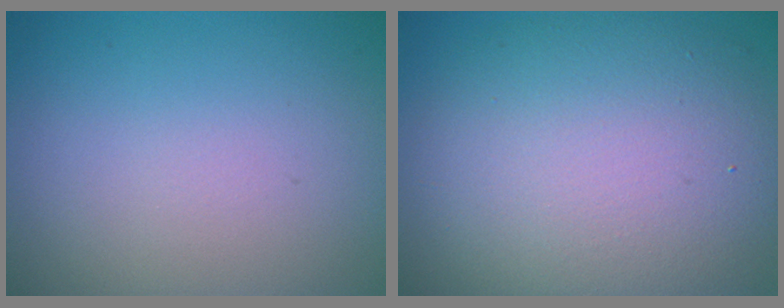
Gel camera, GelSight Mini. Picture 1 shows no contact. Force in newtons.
{"total": 10.4, "press": 10.4, "slide": 0.8}